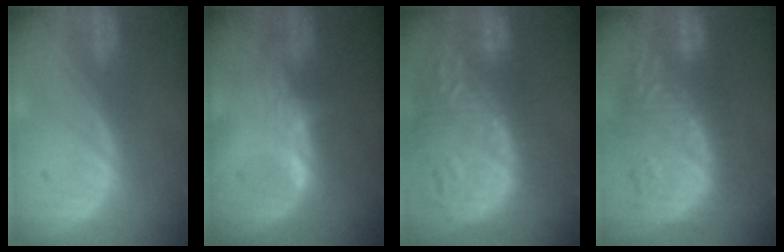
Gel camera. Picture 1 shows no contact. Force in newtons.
{"total": 2.3, "press": 2.3, "slide": 0.4}
{"total": 16.0, "press": 13.2, "slide": 9.0}
{"total": 11.8, "press": 11.1, "slide": 4.0}